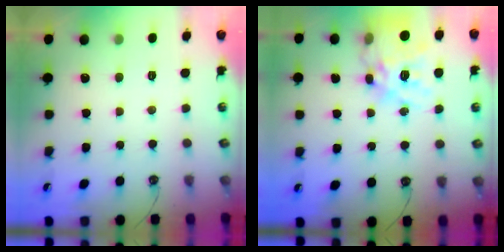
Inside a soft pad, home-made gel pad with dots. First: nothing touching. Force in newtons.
{"total": 20.0, "press": 19.9, "slide": 1.8}